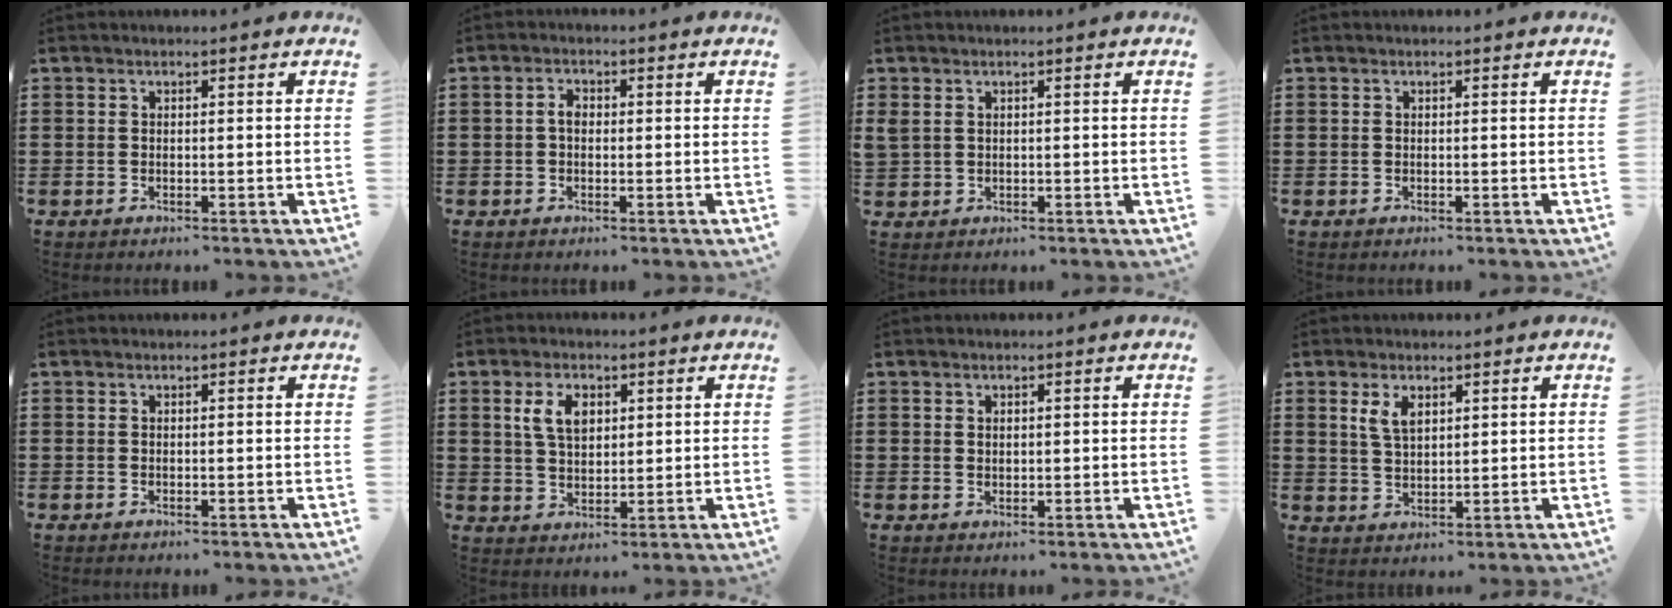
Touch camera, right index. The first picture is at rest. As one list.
[{"total": 2.0, "force": [-0.1, 1.2, 1.6], "torque": [-0.038, 0.002, -0.006]}, {"total": 1.4, "force": [0.8, 1.0, 0.6], "torque": [-0.016, 0.004, 0.014]}, {"total": 0.0}, {"total": 0.0}, {"total": 5.3, "force": [1.8, 3.2, 3.9], "torque": [-0.086, 0.014, 0.031]}, {"total": 1.0, "force": [0.6, 0.7, 0.3], "torque": [-0.007, 0.005, 0.012]}, {"total": 3.5, "force": [1.7, 1.8, 2.5], "torque": [-0.056, 0.007, 0.030]}]